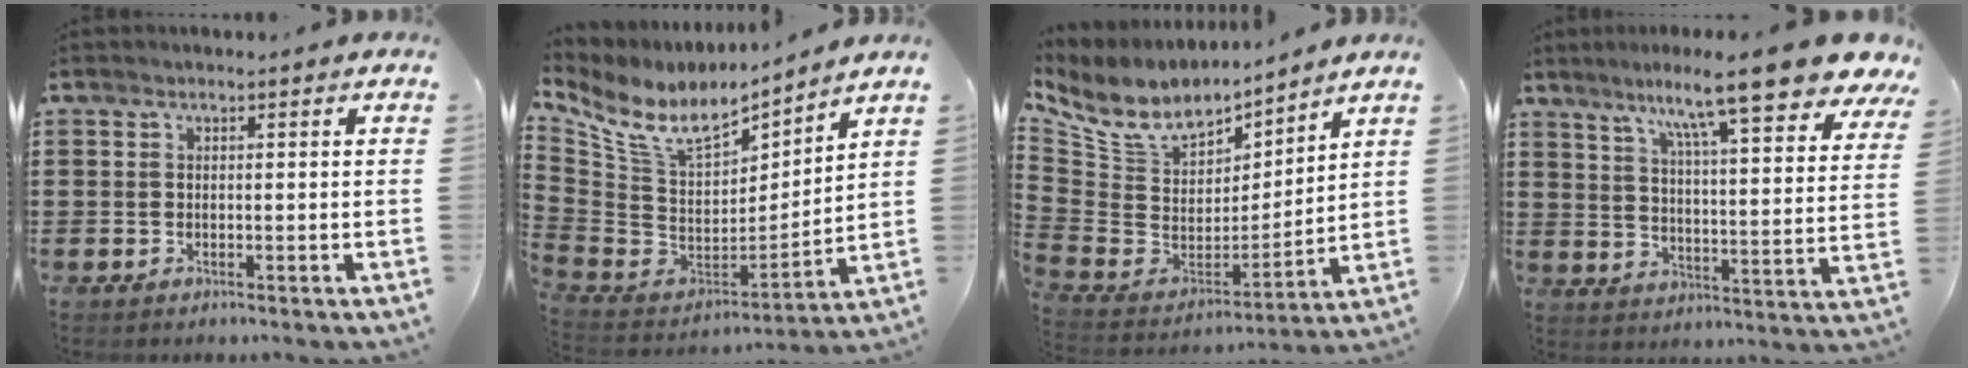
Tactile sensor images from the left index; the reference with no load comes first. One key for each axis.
{"total": 10.1, "fx": 6.9, "fy": 4.5, "fz": 5.7, "tx": -0.146, "ty": -0.041, "tz": 0.124}
{"total": 8.2, "fx": 5.8, "fy": 4.5, "fz": 3.6, "tx": -0.108, "ty": -0.035, "tz": 0.105}
{"total": 12.8, "fx": 10.0, "fy": 0.2, "fz": 8.0, "tx": -0.152, "ty": -0.056, "tz": 0.159}